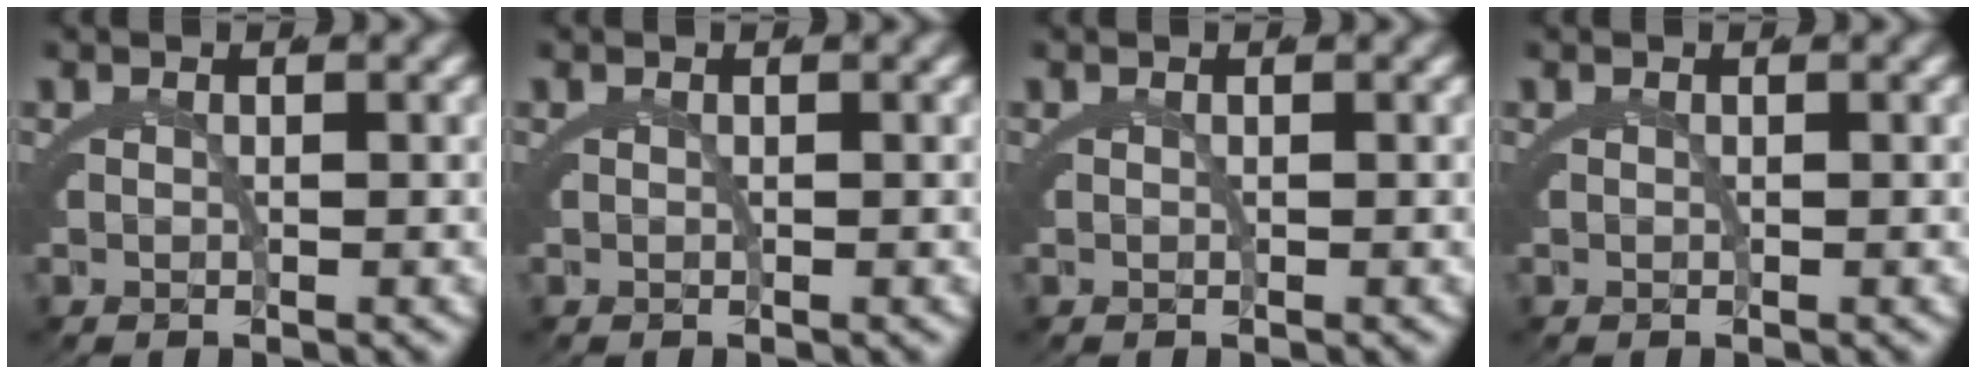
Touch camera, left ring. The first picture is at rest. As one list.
[{"total": 0.0}, {"total": 0.0}, {"total": 0.0}]